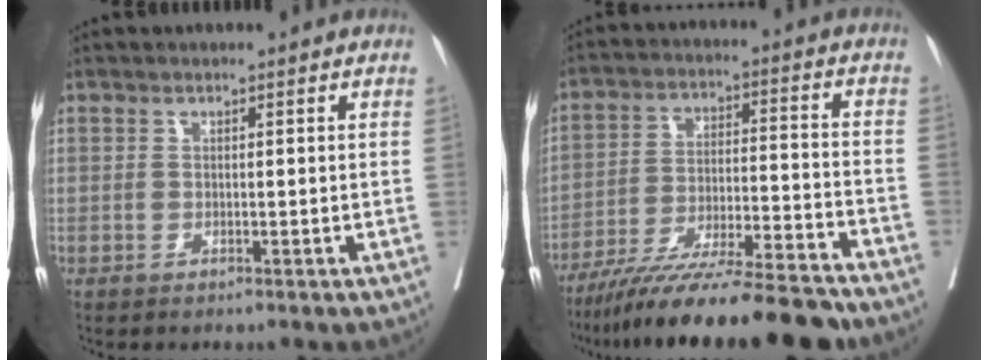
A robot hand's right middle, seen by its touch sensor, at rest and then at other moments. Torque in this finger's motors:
{"motor_torque": [1.06, -1.08, 0.38, 0.14]}